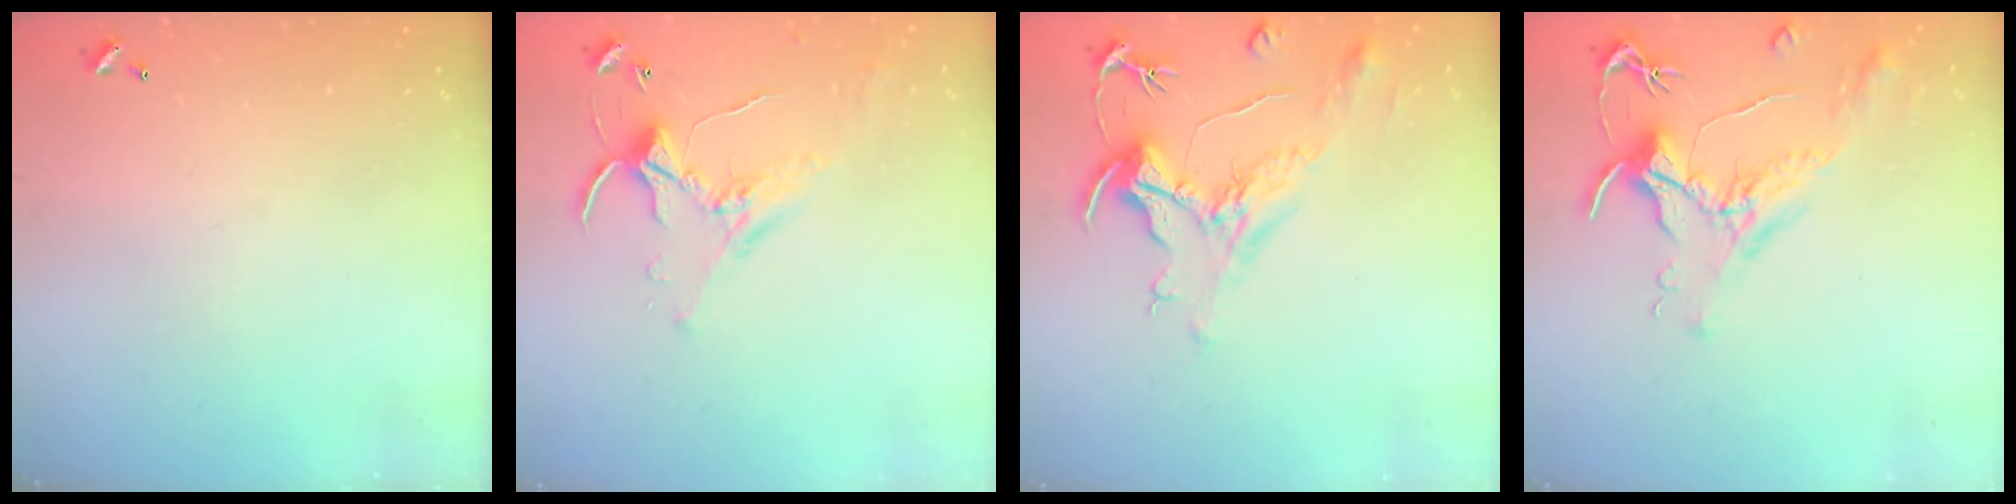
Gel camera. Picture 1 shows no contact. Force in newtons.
{"total": 1.5, "press": 1.5, "slide": 0.3}
{"total": 2.0, "press": 1.5, "slide": 1.3}
{"total": 1.6, "press": 1.5, "slide": 0.7}